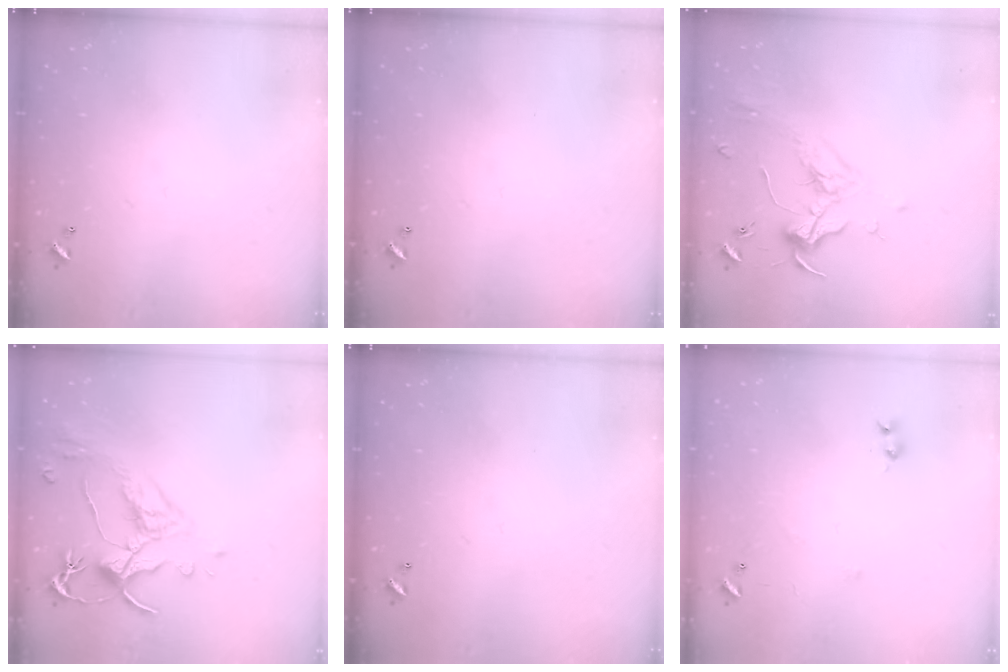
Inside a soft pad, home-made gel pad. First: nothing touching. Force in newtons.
{"total": 0.0}
{"total": 2.0, "press": 1.9, "slide": 0.6}
{"total": 2.5, "press": 2.1, "slide": 1.4}
{"total": 0.0}
{"total": 5.9, "press": 5.9, "slide": 0.7}